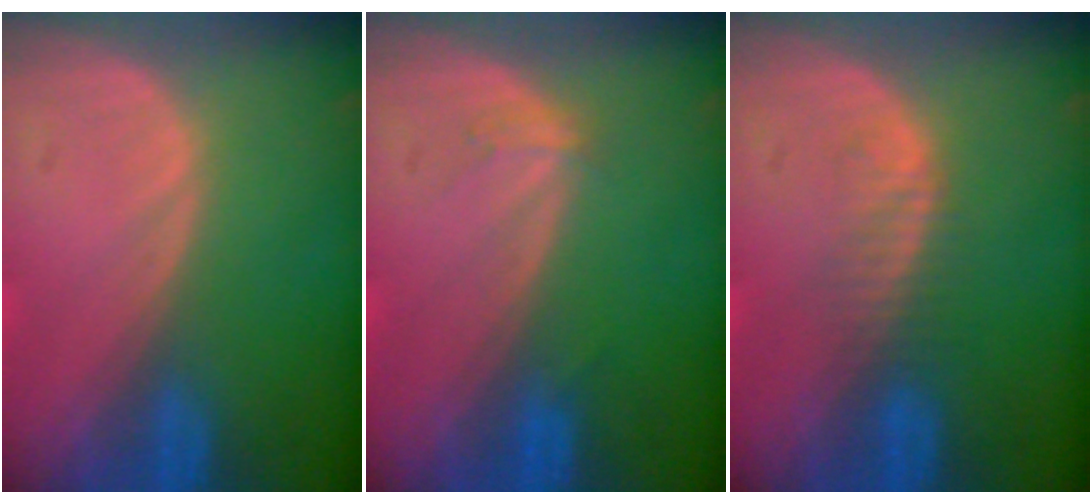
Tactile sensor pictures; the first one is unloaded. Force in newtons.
{"total": 1.1, "press": 1.1, "slide": 0.1}
{"total": 2.3, "press": 2.3, "slide": 0.3}